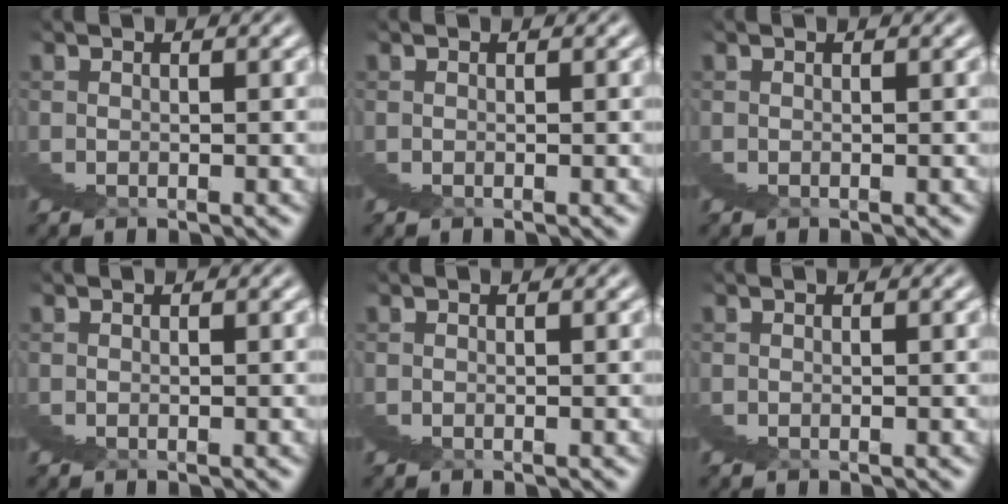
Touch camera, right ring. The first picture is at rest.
{"total": 0.0}
{"total": 0.0}
{"total": 0.0}
{"total": 0.0}
{"total": 0.0}